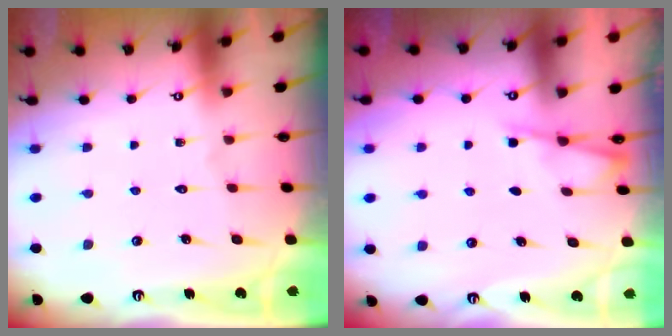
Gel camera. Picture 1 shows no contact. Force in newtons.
{"total": 2.8, "press": 2.8, "slide": 0.3}